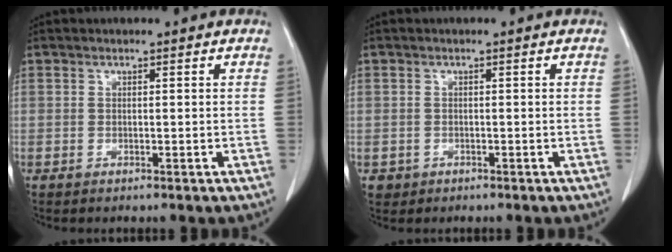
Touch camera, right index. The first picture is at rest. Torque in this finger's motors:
{"motor_torque": [-0.23, 0.13, -0.32, -0.15]}